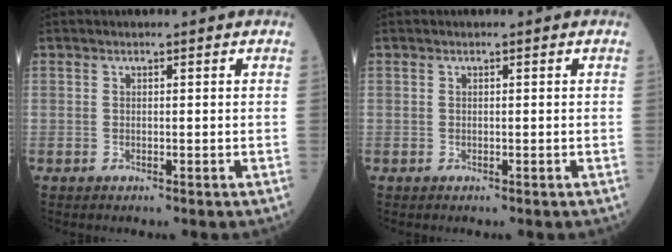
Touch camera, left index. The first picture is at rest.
{"total": 0.0}